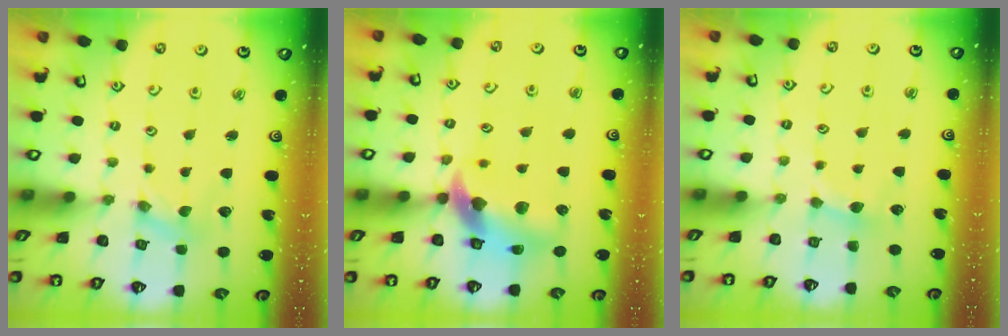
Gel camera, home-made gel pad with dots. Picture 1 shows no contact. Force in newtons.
{"total": 12.4, "press": 12.3, "slide": 1.6}
{"total": 3.3, "press": 3.3, "slide": 0.5}